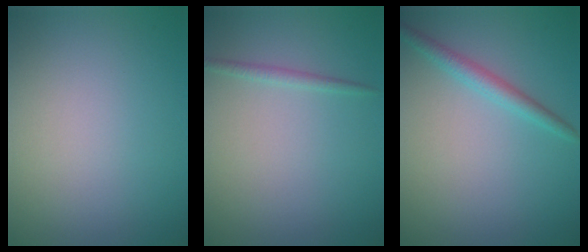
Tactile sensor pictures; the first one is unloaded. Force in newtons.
{"total": 0.9, "press": 0.9, "slide": 0.1}
{"total": 2.0, "press": 2.0, "slide": 0.1}